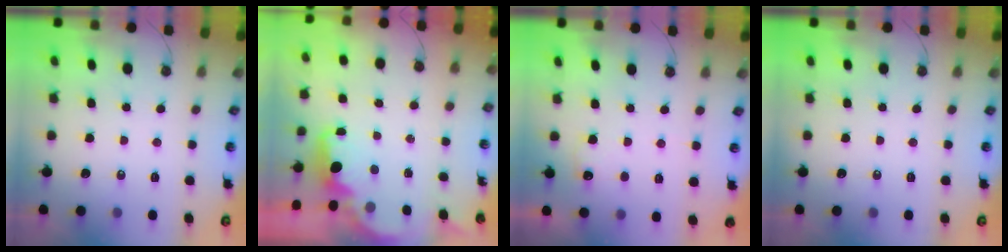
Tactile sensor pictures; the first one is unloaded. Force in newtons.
{"total": 2.1, "press": 2.0, "slide": 0.7}
{"total": 6.5, "press": 6.4, "slide": 0.8}
{"total": 0.0}